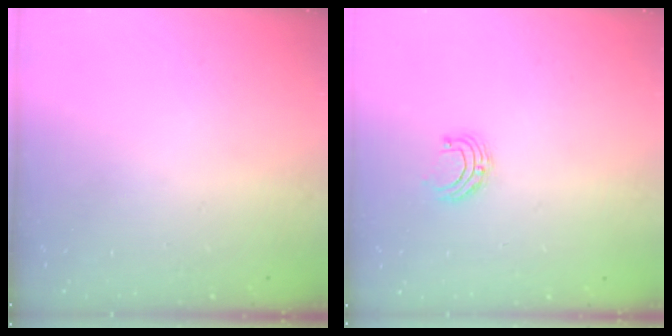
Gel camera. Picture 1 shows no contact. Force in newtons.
{"total": 5.0, "press": 5.0, "slide": 0.5}